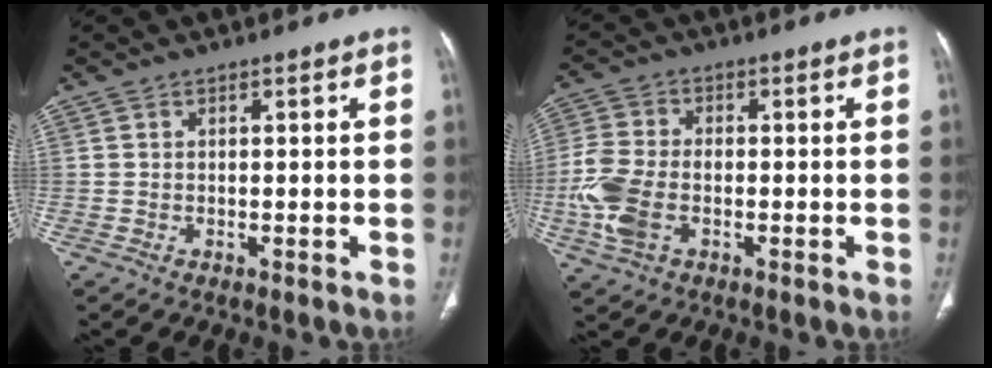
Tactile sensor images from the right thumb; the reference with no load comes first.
{"total": 9.3, "force": [-2.4, 5.8, 6.9], "torque": [-0.168, 0.009, -0.049]}